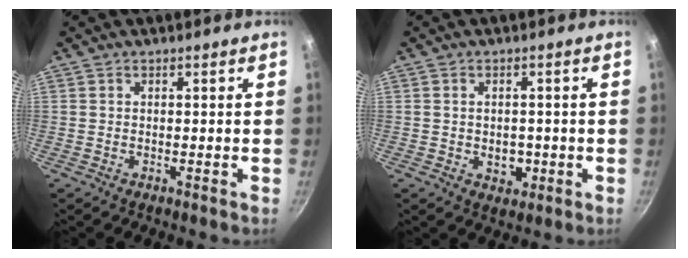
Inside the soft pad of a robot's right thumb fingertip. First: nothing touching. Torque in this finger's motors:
{"motor_torque": [-0.26, -0.04, -0.25, 0.11, -0.02]}